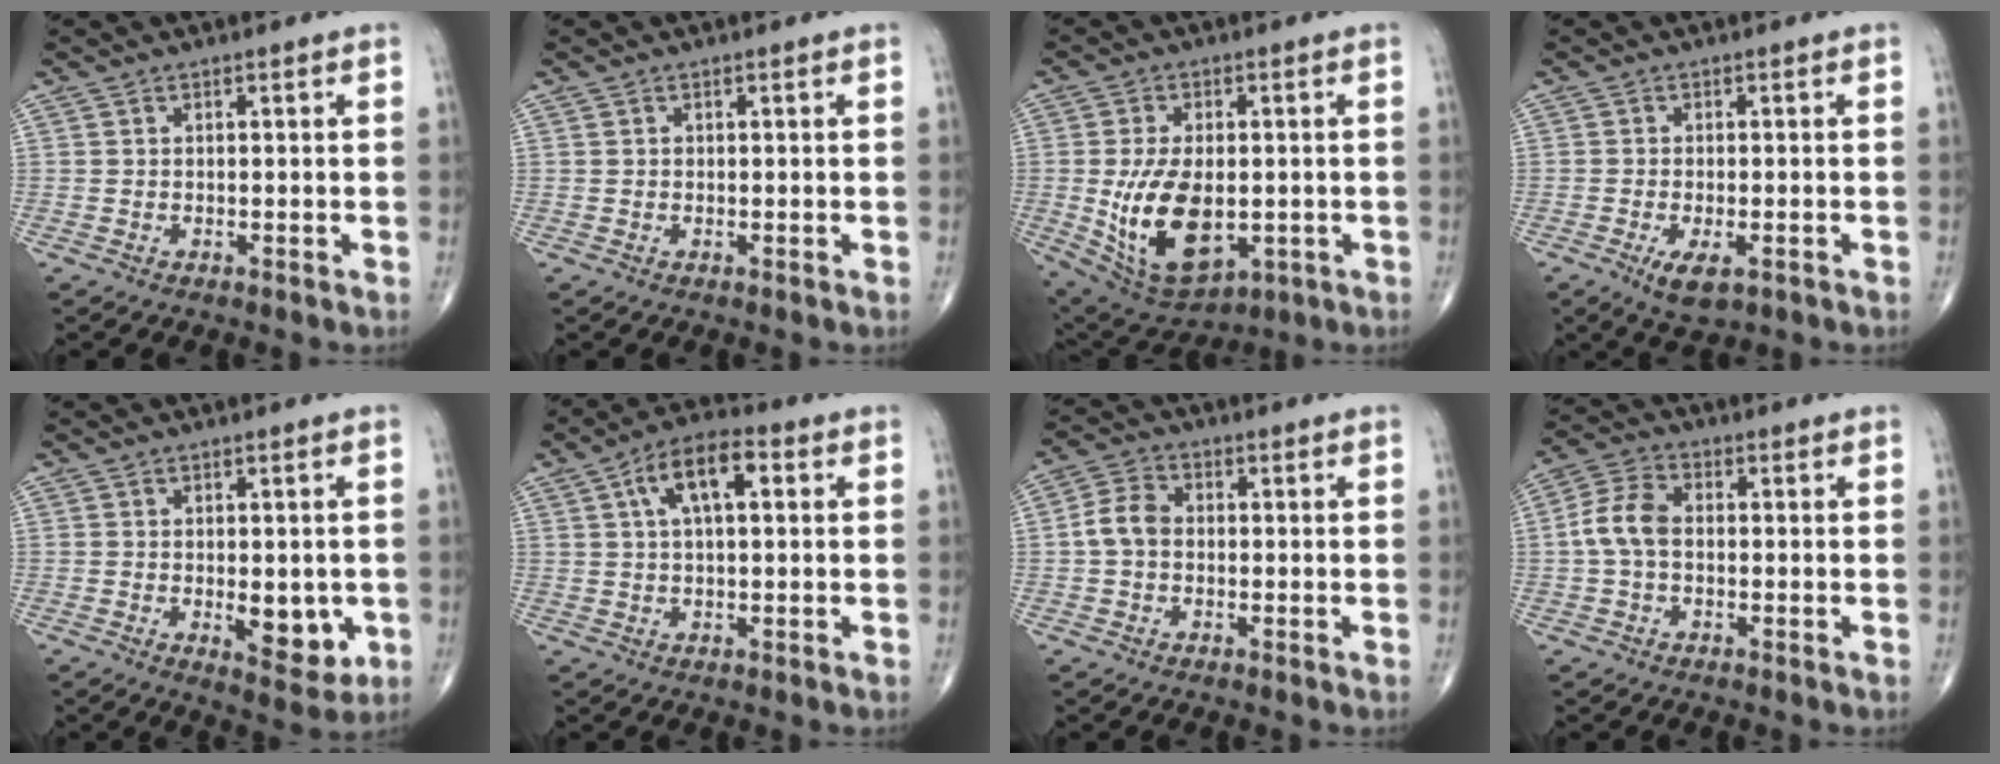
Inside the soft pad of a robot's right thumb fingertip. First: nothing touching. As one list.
[{"total": 0.0}, {"total": 16.1, "force": [-2.2, 9.0, 13.1], "torque": [-0.228, -0.008, -0.012]}, {"total": 4.9, "force": [-2.1, 2.0, 3.9], "torque": [-0.068, -0.007, -0.031]}, {"total": 7.9, "force": [-1.4, 3.9, 6.7], "torque": [-0.063, -0.012, -0.010]}, {"total": 9.4, "force": [2.7, 4.2, 8.0], "torque": [-0.136, 0.021, 0.039]}, {"total": 5.3, "force": [-0.4, 4.0, 3.4], "torque": [-0.061, 0.018, -0.016]}, {"total": 6.8, "force": [-0.3, 4.4, 5.1], "torque": [-0.106, 0.020, -0.015]}]